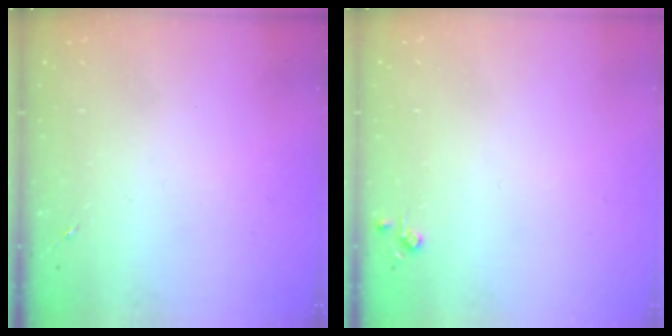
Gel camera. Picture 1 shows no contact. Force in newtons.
{"total": 3.8, "press": 3.8, "slide": 0.5}